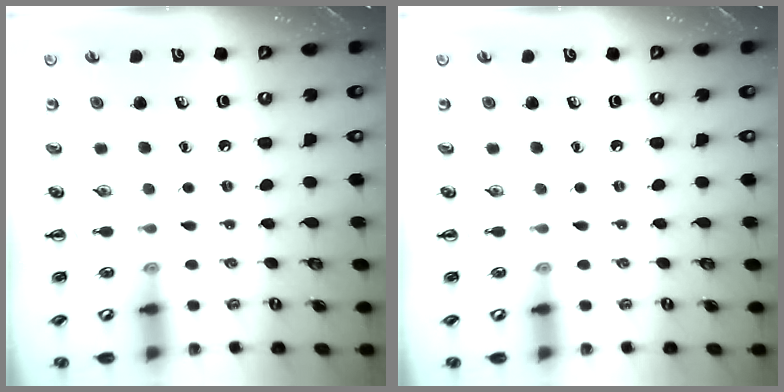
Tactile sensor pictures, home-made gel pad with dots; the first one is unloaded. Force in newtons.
{"total": 0.0}